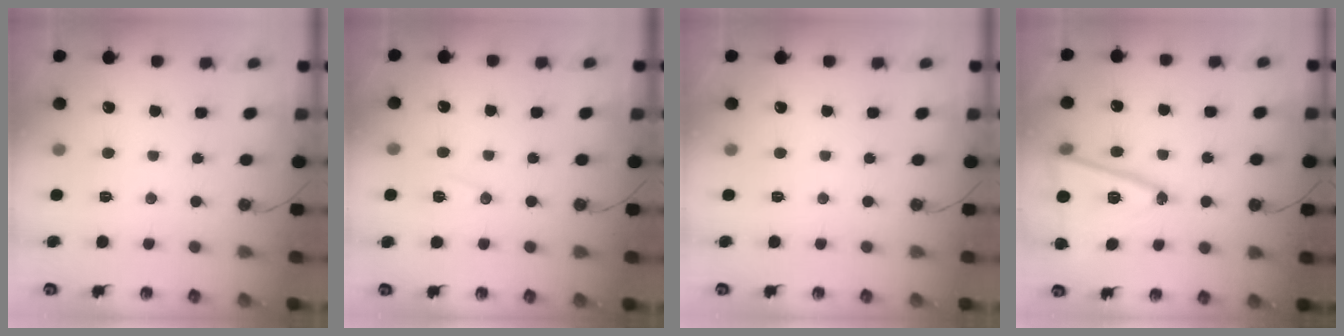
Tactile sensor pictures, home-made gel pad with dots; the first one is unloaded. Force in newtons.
{"total": 6.9, "press": 5.8, "slide": 3.7}
{"total": 0.0}
{"total": 16.2, "press": 15.9, "slide": 3.3}